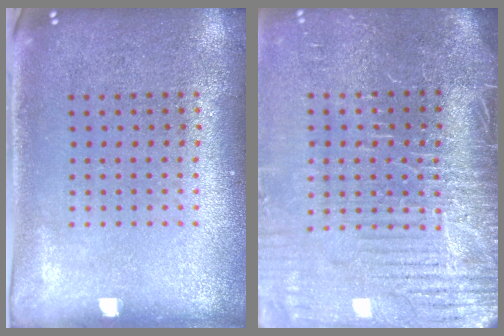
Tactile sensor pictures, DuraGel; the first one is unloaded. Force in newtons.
{"total": 4.6, "press": 4.1, "slide": 2.2}